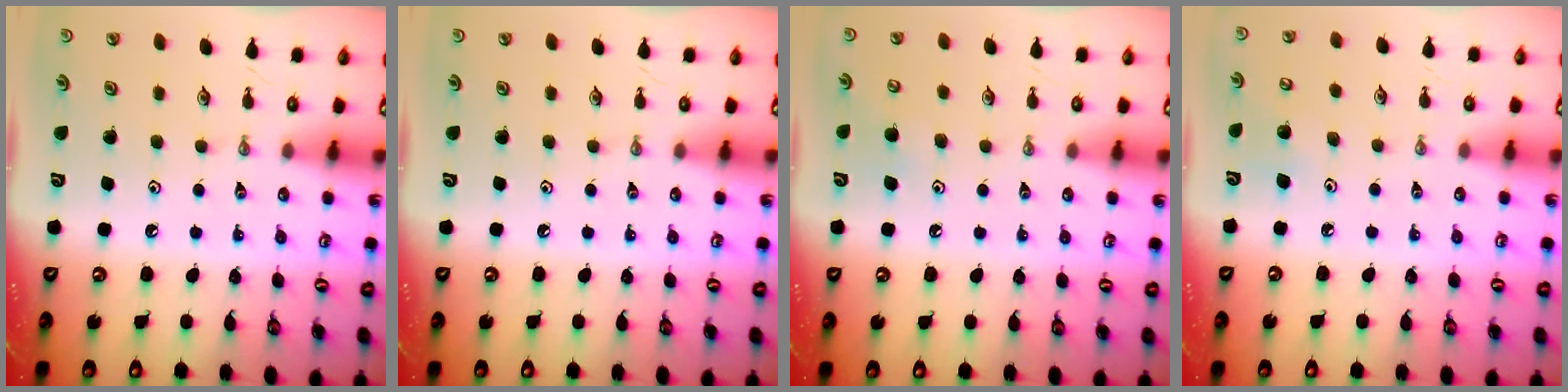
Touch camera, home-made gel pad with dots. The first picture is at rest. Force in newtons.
{"total": 0.0}
{"total": 5.3, "press": 5.3, "slide": 0.4}
{"total": 6.4, "press": 6.3, "slide": 0.9}